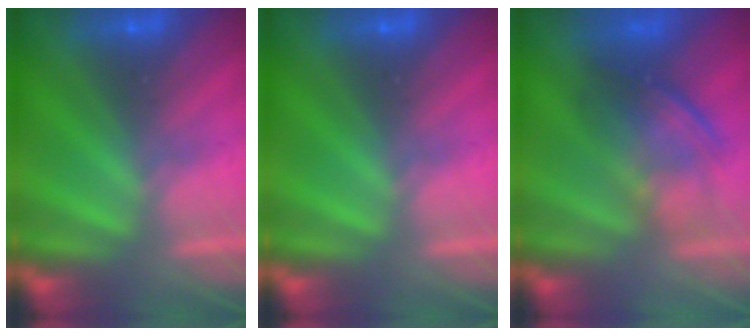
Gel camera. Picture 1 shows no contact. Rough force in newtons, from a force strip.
{"total": 0.0}
{"total": 7.3}